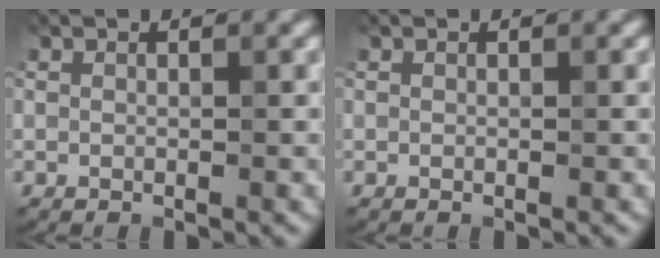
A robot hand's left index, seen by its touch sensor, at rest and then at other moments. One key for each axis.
{"total": 0.0}